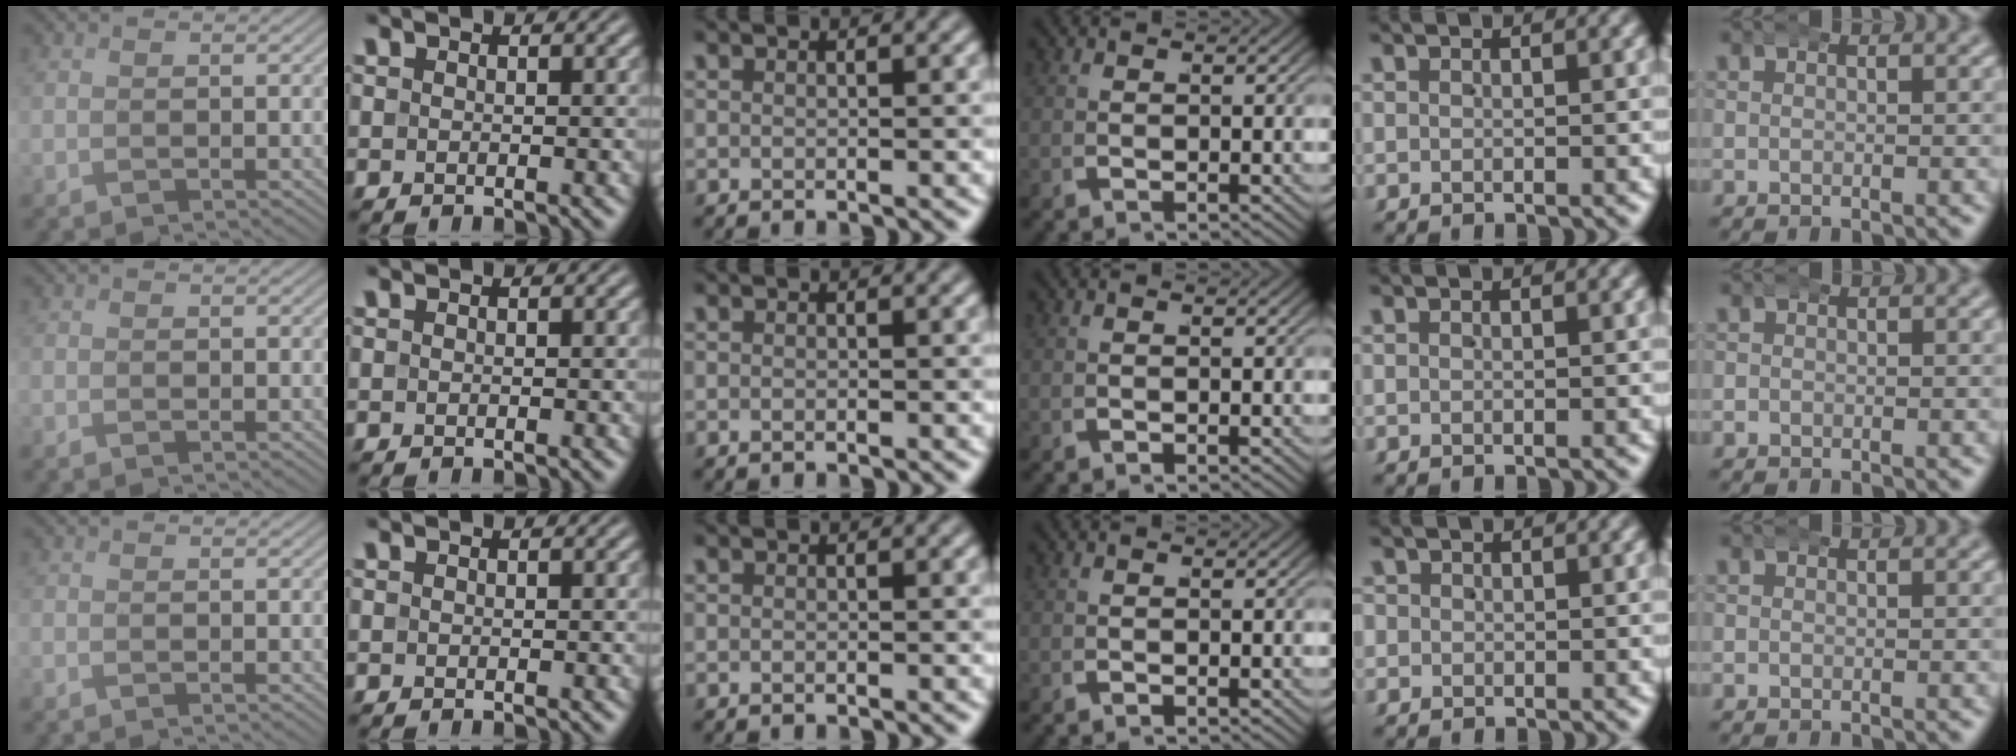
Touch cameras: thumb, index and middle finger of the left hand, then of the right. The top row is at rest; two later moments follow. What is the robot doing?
{"motion": "wrap", "object": "arm wrap"}